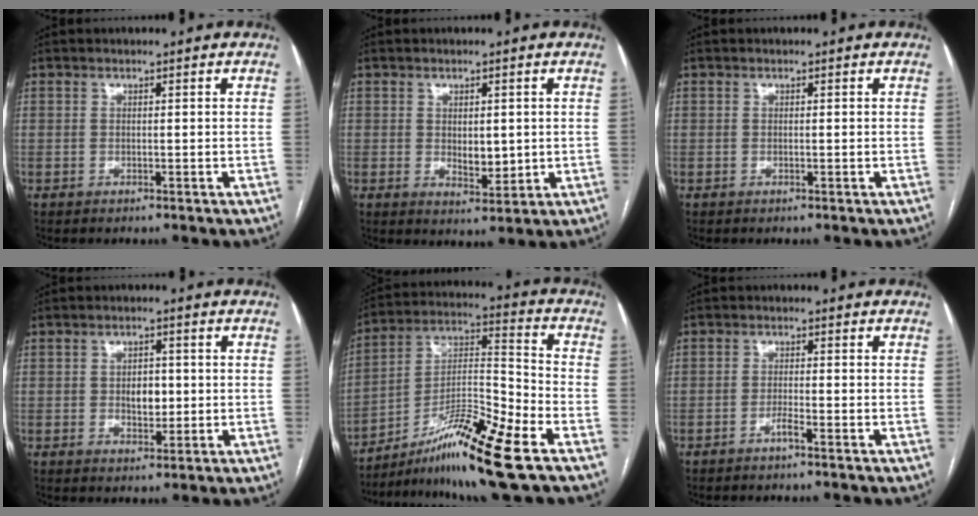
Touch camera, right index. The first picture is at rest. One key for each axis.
{"total": 4.1, "fx": 0.2, "fy": 1.9, "fz": 3.6, "tx": -0.055, "ty": -0.009, "tz": 0.010}
{"total": 0.0}
{"total": 3.8, "fx": -0.1, "fy": 2.3, "fz": 3.0, "tx": -0.045, "ty": 0.002, "tz": 0.005}
{"total": 16.0, "fx": -10.1, "fy": 0.2, "fz": 12.5, "tx": -0.232, "ty": -0.004, "tz": -0.171}
{"total": 1.7, "fx": -1.2, "fy": -0.2, "fz": 1.2, "tx": -0.024, "ty": 0.001, "tz": -0.023}